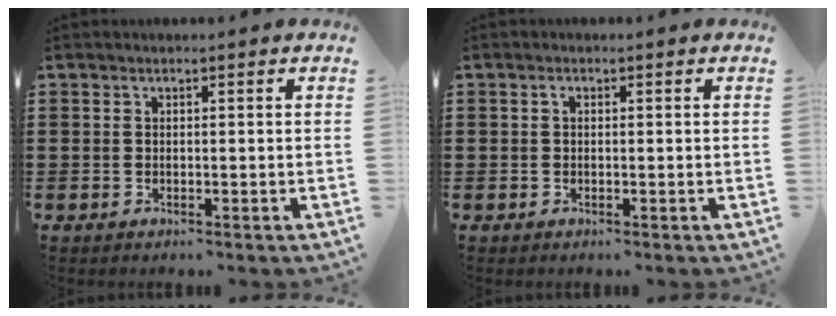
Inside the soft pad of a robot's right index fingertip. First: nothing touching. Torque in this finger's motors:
{"motor_torque": [0.29, -0.19, 0.05, 0.04]}